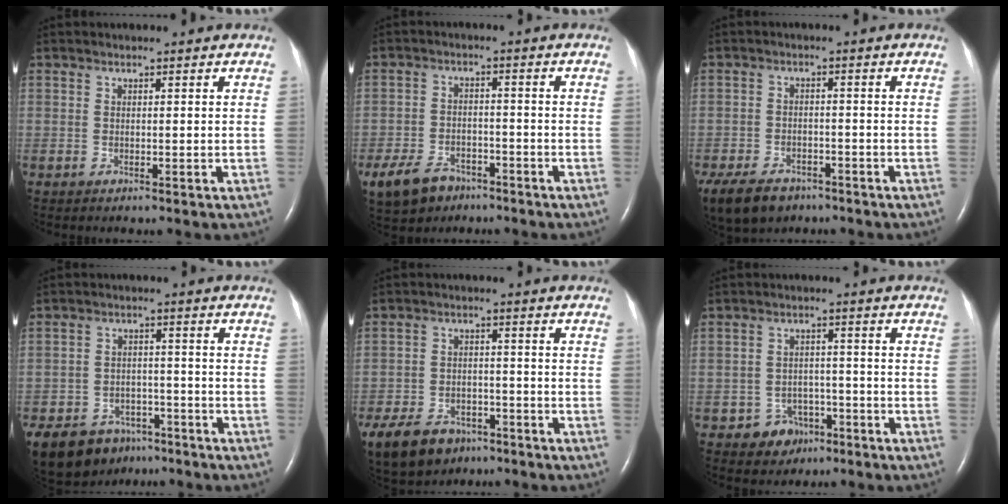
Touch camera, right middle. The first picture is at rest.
{"total": 7.9, "force": [-5.2, 4.8, 3.5], "torque": [-0.080, -0.002, -0.085]}
{"total": 12.6, "force": [-8.4, 7.6, 5.5], "torque": [-0.150, -0.019, -0.127]}
{"total": 13.1, "force": [-9.4, 7.8, 4.7], "torque": [-0.107, 0.000, -0.139]}
{"total": 13.8, "force": [-9.0, 8.6, 6.0], "torque": [-0.156, -0.010, -0.141]}
{"total": 4.8, "force": [-2.7, 3.8, 0.7], "torque": [-0.004, 0.014, -0.034]}